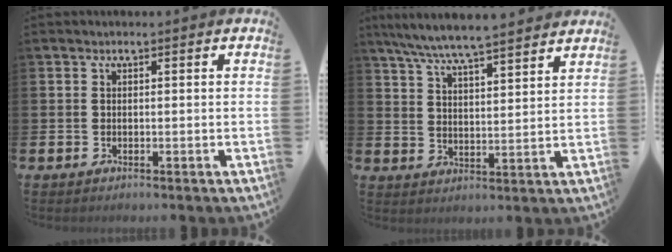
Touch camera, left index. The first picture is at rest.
{"total": 7.1, "force": [6.9, -0.1, 1.9], "torque": [-0.063, -0.038, 0.123]}